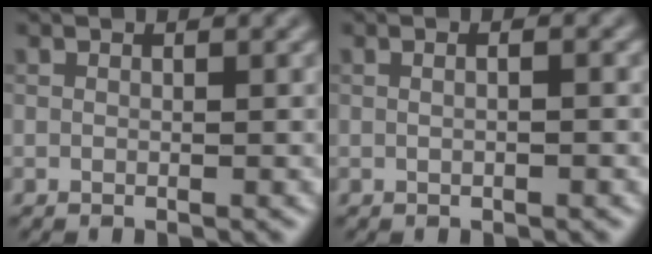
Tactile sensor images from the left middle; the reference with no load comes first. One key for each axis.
{"total": 3.2, "fx": 1.0, "fy": 1.7, "fz": 2.5, "tx": -0.019, "ty": 0.033, "tz": -0.021}